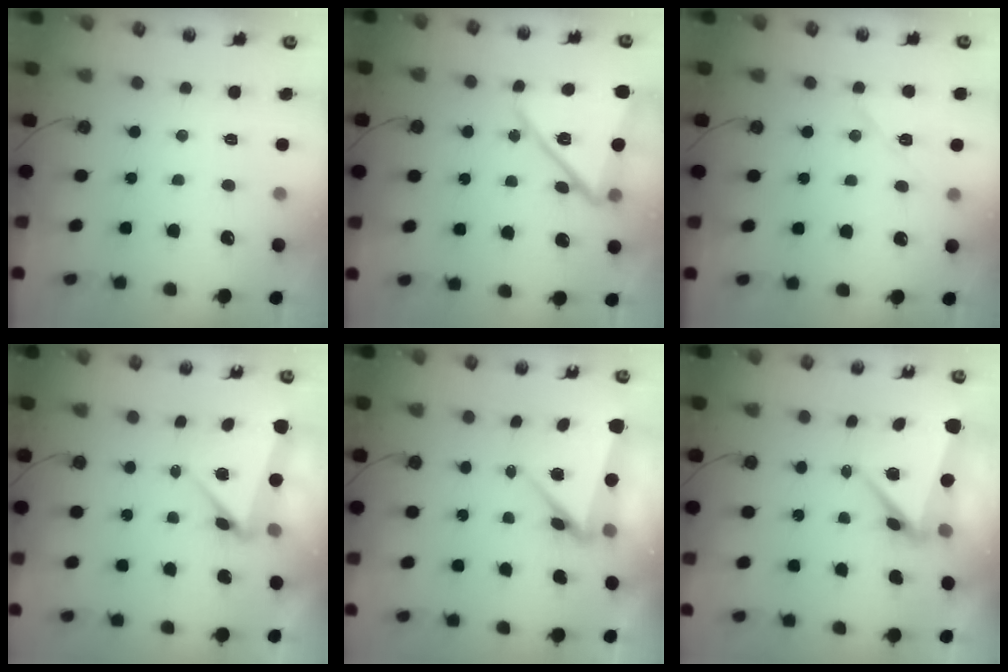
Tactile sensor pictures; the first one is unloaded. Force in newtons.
{"total": 15.2, "press": 14.9, "slide": 2.6}
{"total": 8.7, "press": 8.6, "slide": 1.0}
{"total": 5.5, "press": 5.5, "slide": 0.7}
{"total": 8.9, "press": 6.7, "slide": 5.8}
{"total": 7.5, "press": 7.4, "slide": 1.2}